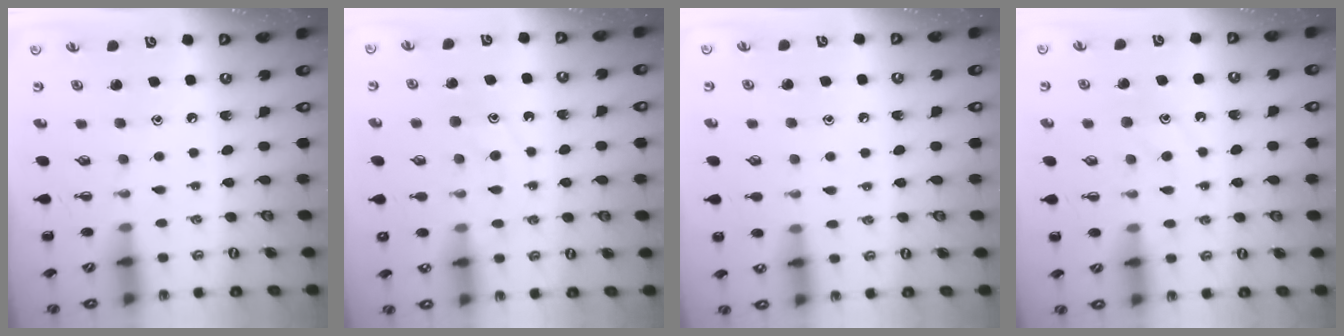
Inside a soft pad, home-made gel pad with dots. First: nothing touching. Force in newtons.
{"total": 11.5, "press": 11.5, "slide": 0.6}
{"total": 6.5, "press": 6.1, "slide": 2.1}
{"total": 10.3, "press": 10.3, "slide": 0.7}